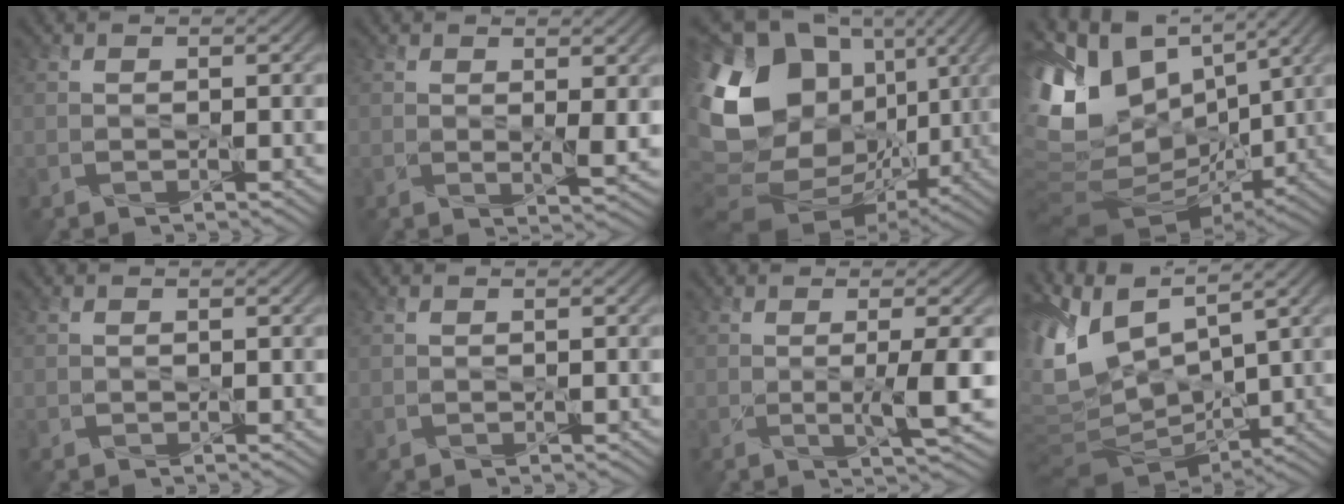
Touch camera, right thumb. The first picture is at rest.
{"total": 2.7, "force": [1.2, 0.6, 2.3], "torque": [-0.045, -0.012, 0.025]}
{"total": 19.6, "force": [2.7, 14.5, 12.8], "torque": [-0.294, 0.009, 0.081]}
{"total": 15.5, "force": [2.8, 9.8, 11.7], "torque": [-0.250, -0.012, 0.080]}
{"total": 0.0}
{"total": 0.0}
{"total": 4.3, "force": [-0.2, 0.3, 4.3], "torque": [-0.078, -0.002, -0.003]}
{"total": 11.0, "force": [4.4, 4.9, 8.7], "torque": [-0.217, 0.006, 0.095]}